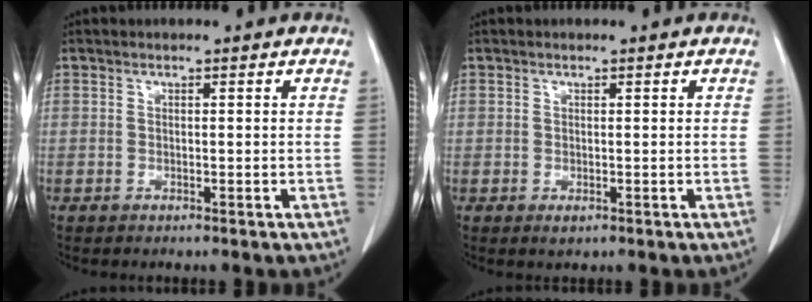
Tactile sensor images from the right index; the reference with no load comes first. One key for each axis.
{"total": 0.9, "fx": -0.3, "fy": 0.8, "fz": 0.5, "tx": -0.004, "ty": 0.001, "tz": -0.001}